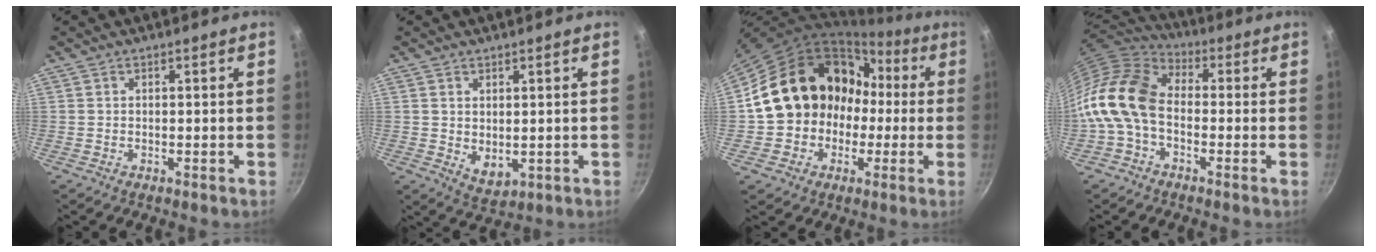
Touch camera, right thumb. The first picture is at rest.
{"total": 4.4, "force": [0.8, 2.8, 3.2], "torque": [-0.046, -0.017, 0.023]}
{"total": 19.2, "force": [0.3, 16.1, 10.4], "torque": [-0.139, 0.069, 0.013]}
{"total": 14.8, "force": [-2.6, 9.9, 10.7], "torque": [-0.196, 0.043, -0.076]}